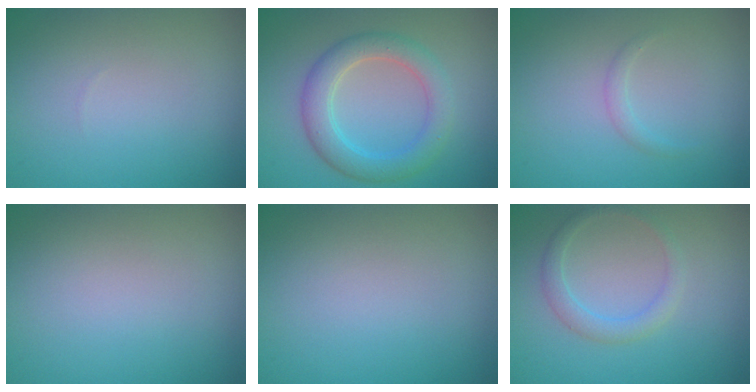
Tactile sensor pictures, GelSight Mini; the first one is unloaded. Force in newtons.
{"total": 4.3, "press": 4.3, "slide": 0.2}
{"total": 0.8, "press": 0.8, "slide": 0.1}
{"total": 0.0}
{"total": 0.0}
{"total": 1.9, "press": 1.9, "slide": 0.1}